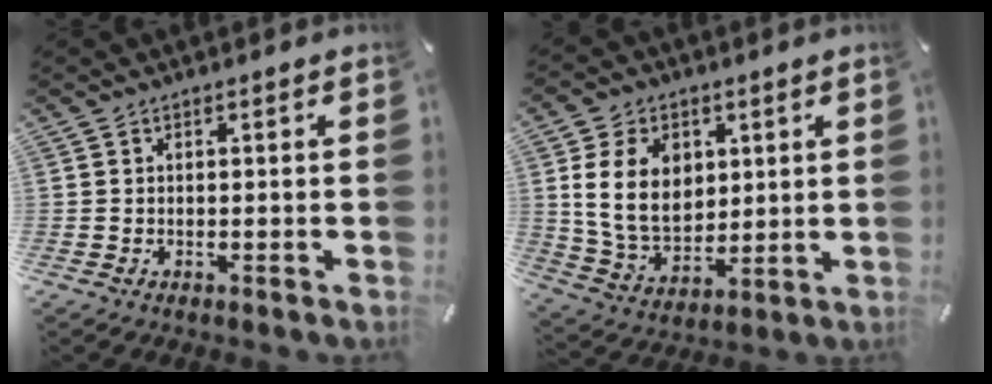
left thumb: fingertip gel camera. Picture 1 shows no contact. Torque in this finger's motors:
{"motor_torque": [2.40, 2.61, 1.72, -0.17, 0.24]}